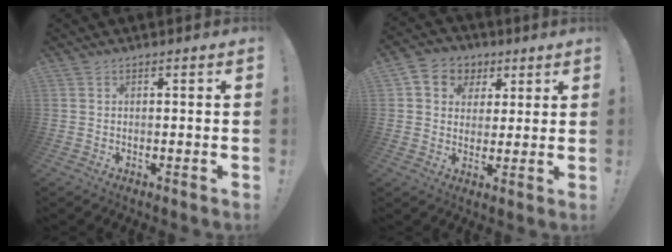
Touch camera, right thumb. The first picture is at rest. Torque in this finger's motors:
{"motor_torque": [0.69, 0.74, 0.58, 0.23, 0.46]}